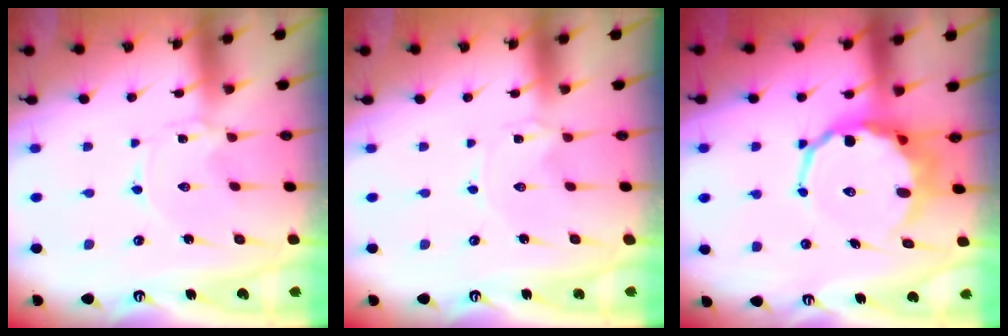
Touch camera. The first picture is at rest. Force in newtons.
{"total": 0.0}
{"total": 10.4, "press": 10.0, "slide": 2.9}